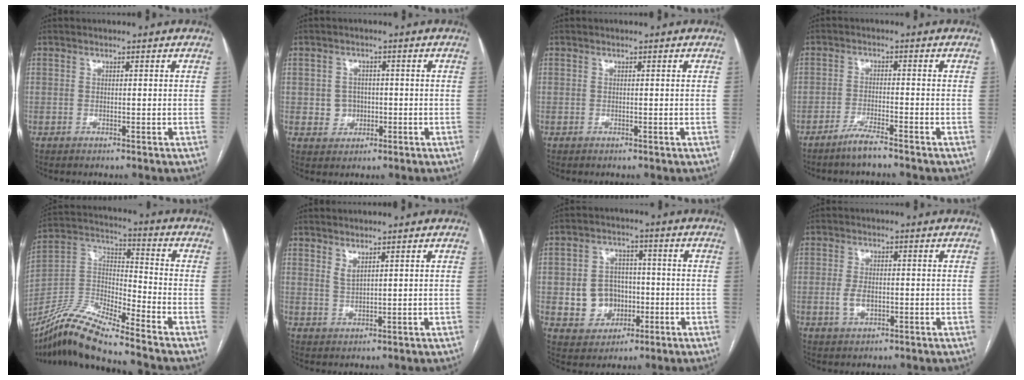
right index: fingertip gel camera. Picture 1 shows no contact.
{"total": 3.3, "force": [-0.4, 3.2, 0.8], "torque": [-0.006, 0.008, 0.000]}
{"total": 0.0}
{"total": 3.6, "force": [-3.1, -0.2, 1.9], "torque": [-0.042, -0.006, -0.063]}
{"total": 13.8, "force": [-12.0, 0.5, 6.7], "torque": [-0.133, 0.008, -0.230]}
{"total": 1.8, "force": [1.3, 0.3, 1.1], "torque": [-0.023, -0.008, 0.032]}
{"total": 8.0, "force": [-1.3, 7.1, 3.4], "torque": [-0.066, 0.018, -0.012]}
{"total": 3.3, "force": [-0.6, 1.9, 2.7], "torque": [-0.054, 0.001, -0.008]}